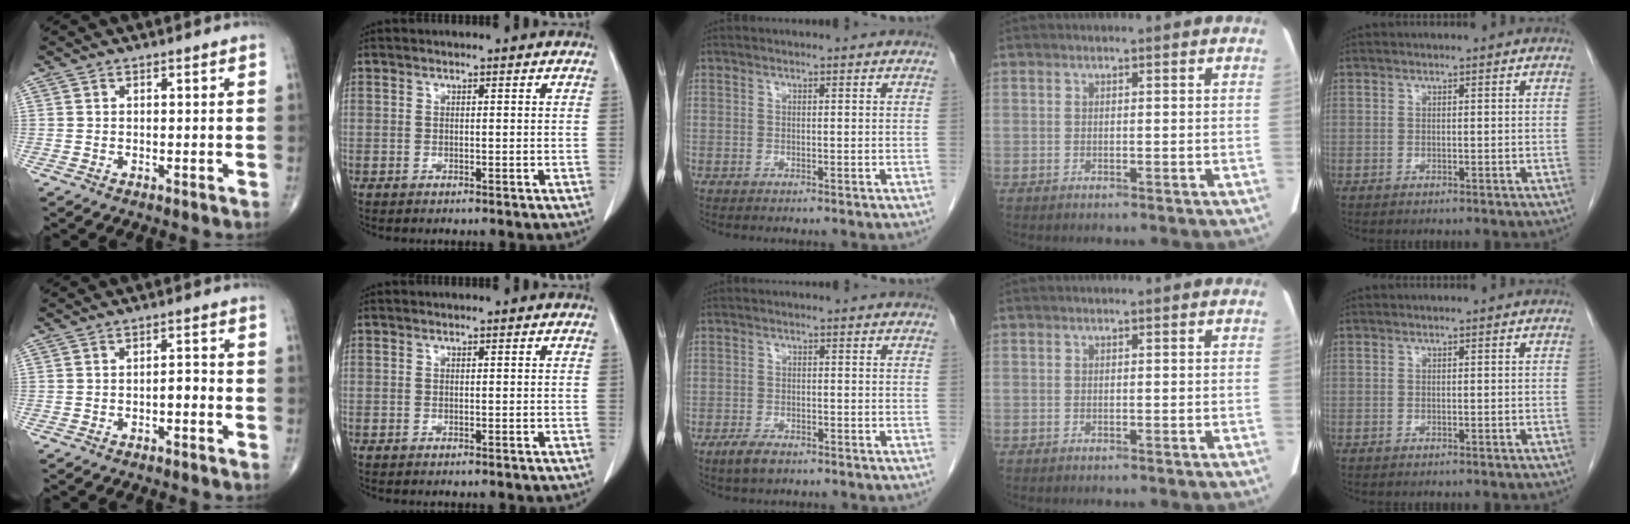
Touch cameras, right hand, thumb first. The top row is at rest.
{"thumb": {"total": 2.1, "force": [-0.9, 1.0, 1.6], "torque": [-0.017, 0.013, -0.016]}, "middle": {"total": 3.1, "force": [-2.1, 1.2, 1.9], "torque": [-0.044, -0.003, -0.035]}}